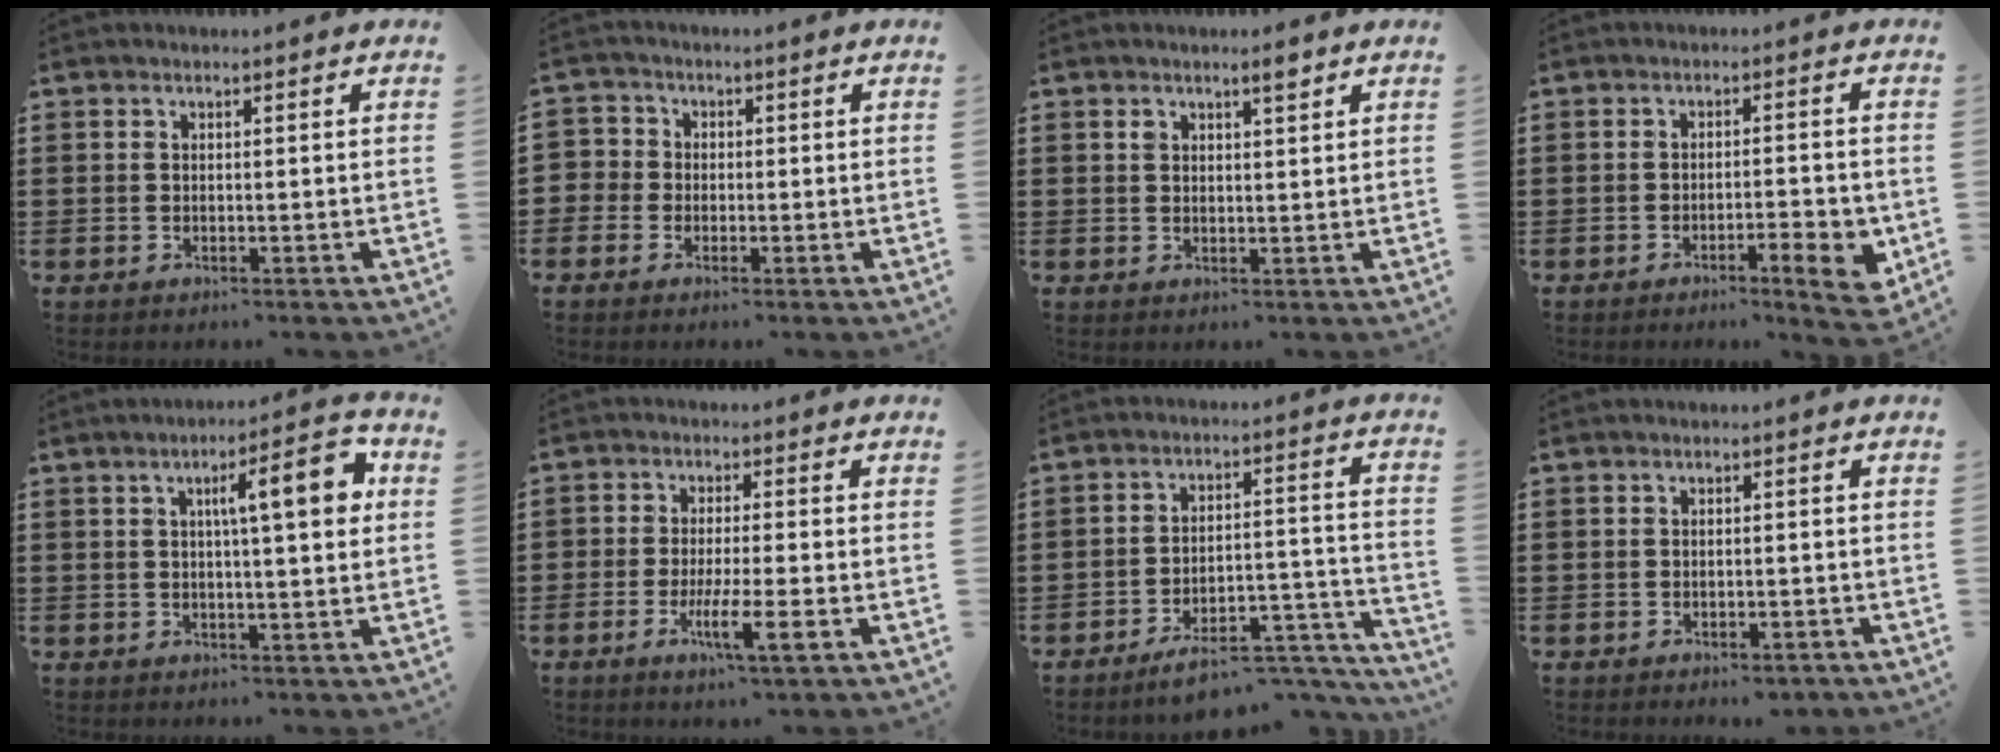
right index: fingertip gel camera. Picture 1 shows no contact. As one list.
[{"total": 2.5, "force": [-0.9, 2.3, 0.1], "torque": [-0.016, 0.006, -0.023]}, {"total": 2.2, "force": [1.5, 0.5, 1.5], "torque": [-0.025, -0.002, 0.024]}, {"total": 5.3, "force": [-2.7, 1.0, 4.5], "torque": [-0.068, -0.003, -0.041]}, {"total": 8.7, "force": [2.4, 1.7, 8.2], "torque": [-0.129, -0.005, 0.029]}, {"total": 6.4, "force": [-2.6, 0.9, 5.8], "torque": [-0.105, -0.011, -0.045]}, {"total": 7.0, "force": [-6.1, 1.5, 3.1], "torque": [-0.042, 0.012, -0.111]}, {"total": 0.9, "force": [-0.7, 0.2, 0.5], "torque": [-0.014, -0.007, -0.013]}]